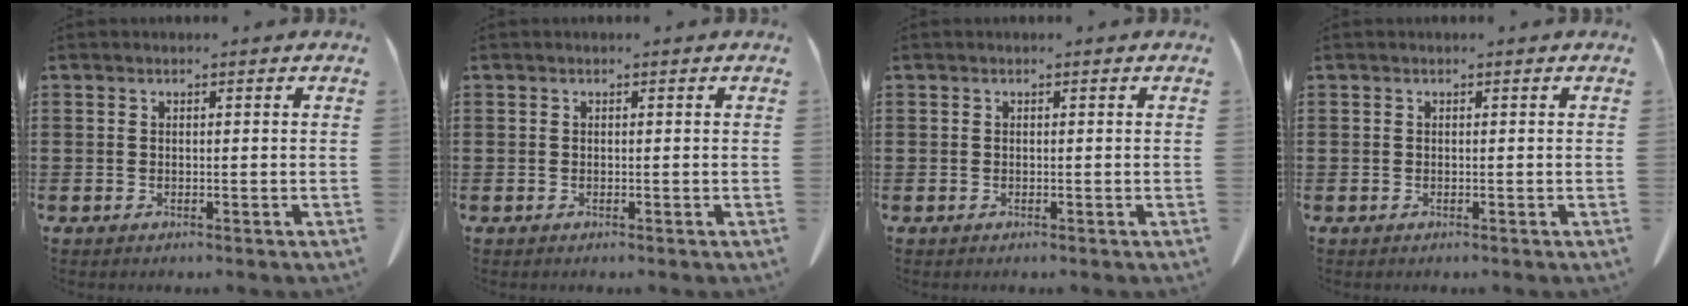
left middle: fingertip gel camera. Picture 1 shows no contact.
{"total": 0.0}
{"total": 0.0}
{"total": 0.0}